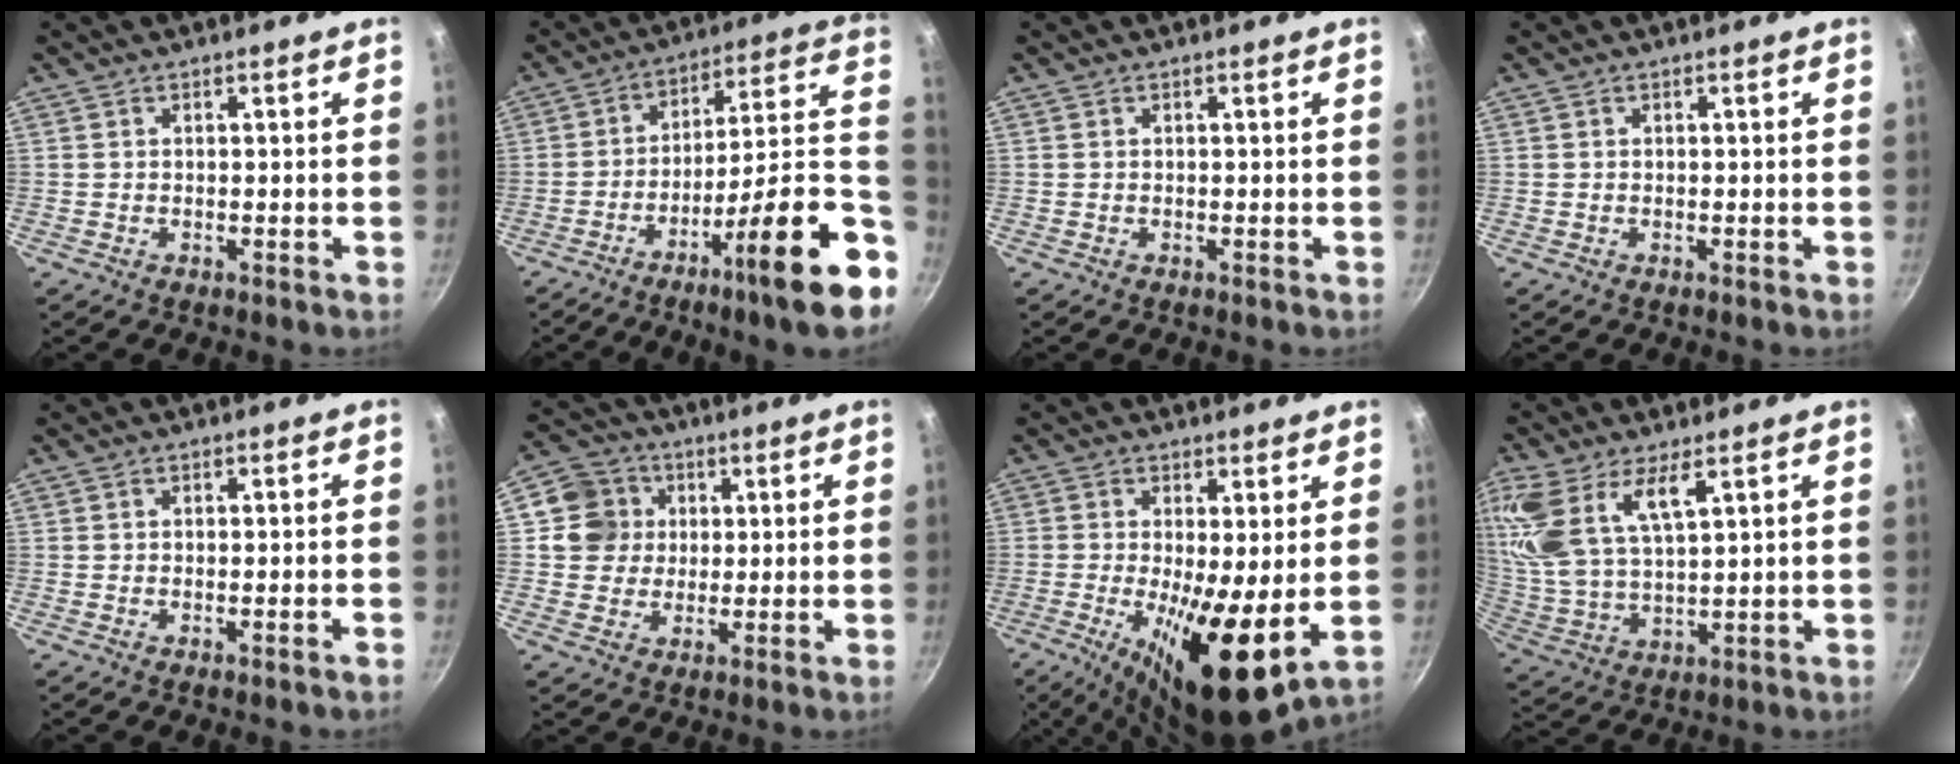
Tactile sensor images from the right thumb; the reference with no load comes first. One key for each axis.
{"total": 20.6, "fx": -7.5, "fy": 3.4, "fz": 18.8, "tx": -0.242, "ty": 0.039, "tz": -0.120}
{"total": 0.0}
{"total": 0.0}
{"total": 0.9, "fx": -0.7, "fy": -0.2, "fz": 0.6, "tx": -0.016, "ty": 0.011, "tz": -0.008}
{"total": 8.0, "fx": 1.6, "fy": 7.5, "fz": 2.4, "tx": -0.004, "ty": 0.011, "tz": 0.017}
{"total": 13.9, "fx": -1.5, "fy": 3.9, "fz": 13.3, "tx": -0.217, "ty": -0.028, "tz": -0.018}
{"total": 15.2, "fx": 8.0, "fy": 6.5, "fz": 11.2, "tx": -0.232, "ty": -0.024, "tz": 0.171}